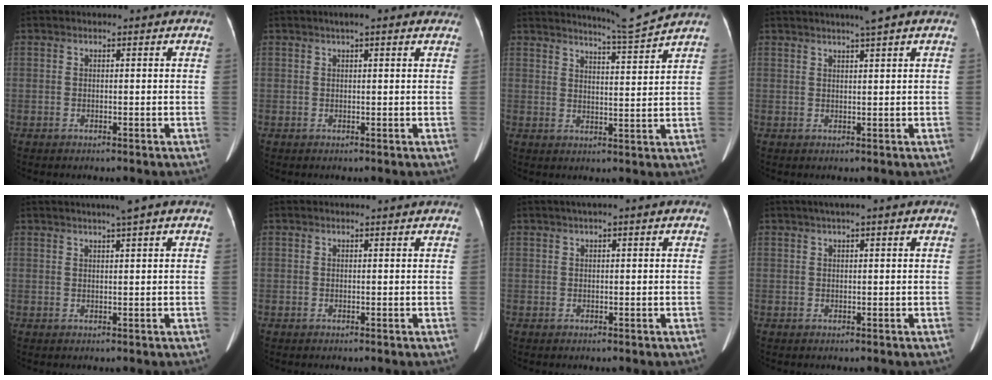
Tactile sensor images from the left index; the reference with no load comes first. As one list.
[{"total": 4.6, "force": [3.5, 0.9, 2.9], "torque": [-0.035, 0.028, 0.043]}, {"total": 6.5, "force": [6.1, -2.1, 0.9], "torque": [-0.028, -0.029, 0.097]}, {"total": 3.5, "force": [2.6, -0.6, 2.3], "torque": [-0.035, 0.011, 0.043]}, {"total": 3.5, "force": [2.5, -0.5, 2.5], "torque": [-0.039, 0.014, 0.039]}, {"total": 1.8, "force": [1.7, 0.1, 0.4], "torque": [-0.010, 0.011, 0.020]}, {"total": 2.5, "force": [1.4, 0.2, 2.0], "torque": [-0.037, 0.018, 0.021]}, {"total": 3.0, "force": [2.0, -0.1, 2.2], "torque": [-0.037, 0.023, 0.033]}]